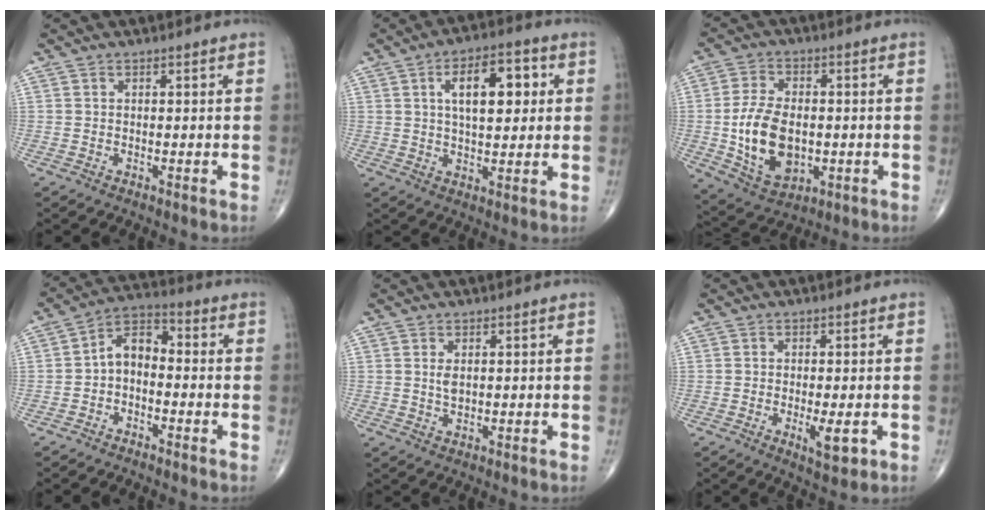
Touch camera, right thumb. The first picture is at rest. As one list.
[{"total": 11.2, "force": [2.9, 5.3, 9.5], "torque": [-0.124, 0.004, 0.042]}, {"total": 13.7, "force": [-1.4, 8.4, 10.7], "torque": [-0.186, -0.003, -0.011]}, {"total": 6.8, "force": [-1.4, 4.3, 5.1], "torque": [-0.076, 0.036, -0.041]}, {"total": 2.1, "force": [0.5, 1.0, 1.8], "torque": [-0.033, -0.005, 0.012]}, {"total": 4.7, "force": [-1.4, 1.5, 4.2], "torque": [-0.062, -0.008, -0.018]}]